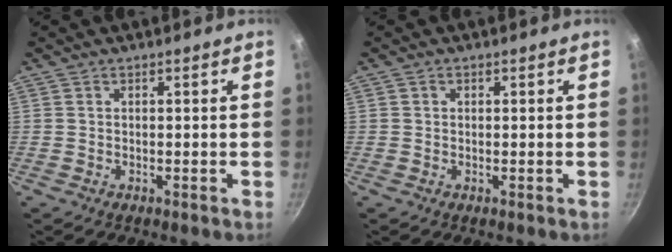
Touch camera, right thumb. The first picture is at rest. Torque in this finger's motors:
{"motor_torque": [-0.41, 0.16, -0.17, 0.29, 0.05]}